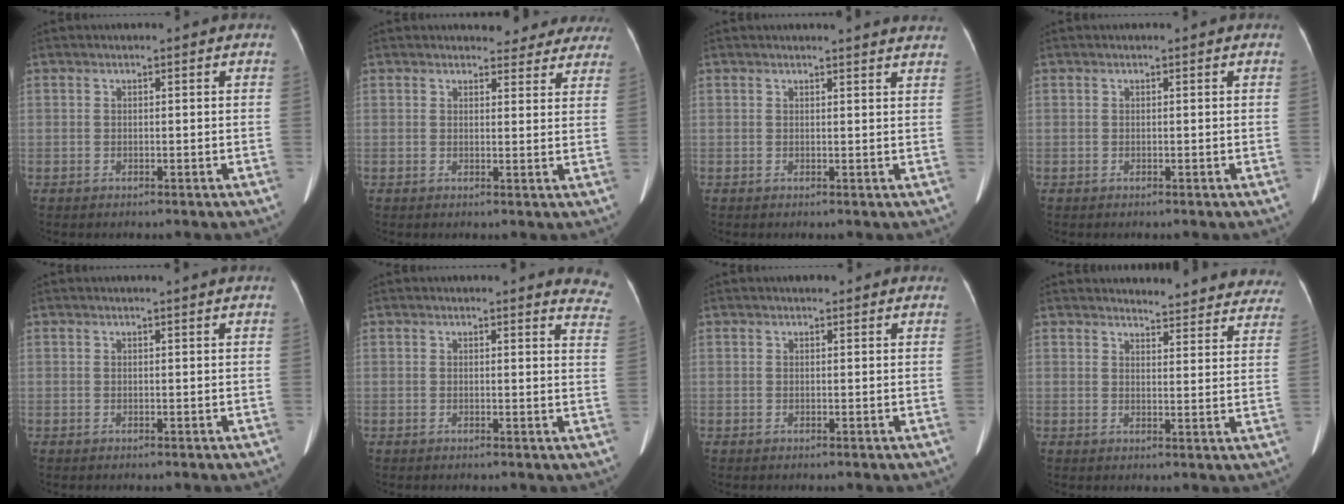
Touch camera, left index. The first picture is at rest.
{"total": 8.2, "force": [7.6, 2.8, 1.0], "torque": [0.019, -0.007, 0.064]}
{"total": 6.2, "force": [6.0, -0.1, 1.6], "torque": [-0.015, -0.003, 0.044]}
{"total": 0.0}
{"total": 0.8, "force": [0.7, -0.2, 0.3], "torque": [-0.011, 0.000, 0.017]}
{"total": 6.2, "force": [6.1, 1.0, 0.9], "torque": [0.016, -0.036, 0.027]}
{"total": 1.5, "force": [1.1, 0.7, 0.6], "torque": [-0.008, 0.011, 0.012]}
{"total": 15.6, "force": [15.0, 3.3, 2.5], "torque": [0.005, -0.048, 0.147]}